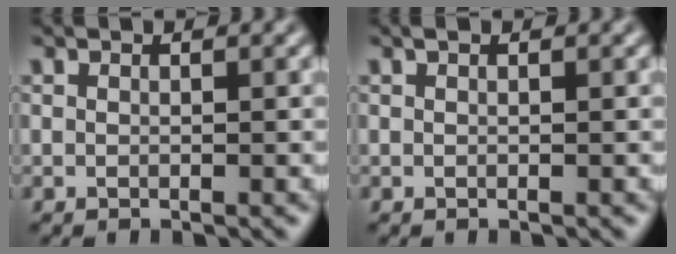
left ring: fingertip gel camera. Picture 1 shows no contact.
{"total": 1.0, "force": [0.6, 0.5, 0.6], "torque": [-0.002, 0.012, -0.011]}